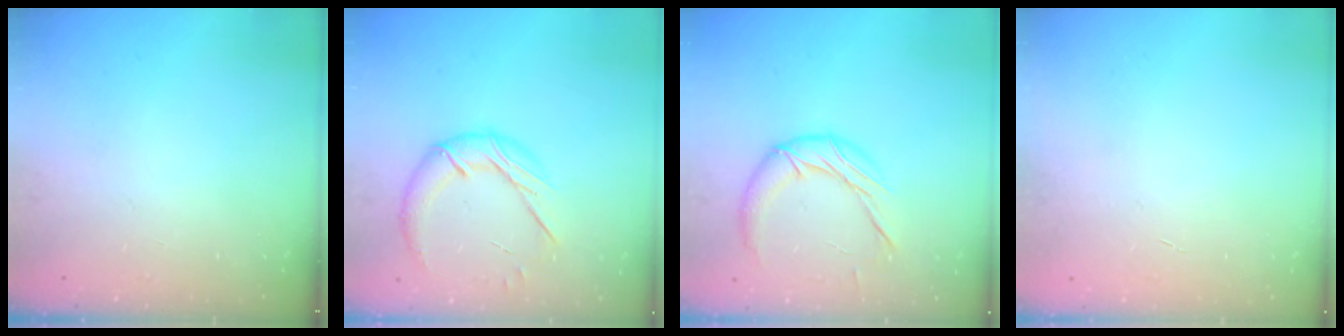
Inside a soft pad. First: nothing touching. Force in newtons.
{"total": 13.0, "press": 12.9, "slide": 1.2}
{"total": 12.0, "press": 11.9, "slide": 0.7}
{"total": 0.0}